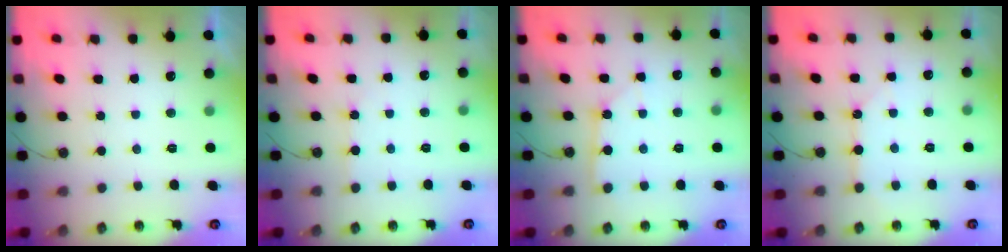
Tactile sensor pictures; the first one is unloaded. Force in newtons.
{"total": 1.5, "press": 1.5, "slide": 0.2}
{"total": 2.3, "press": 2.3, "slide": 0.2}
{"total": 4.3, "press": 4.3, "slide": 0.2}